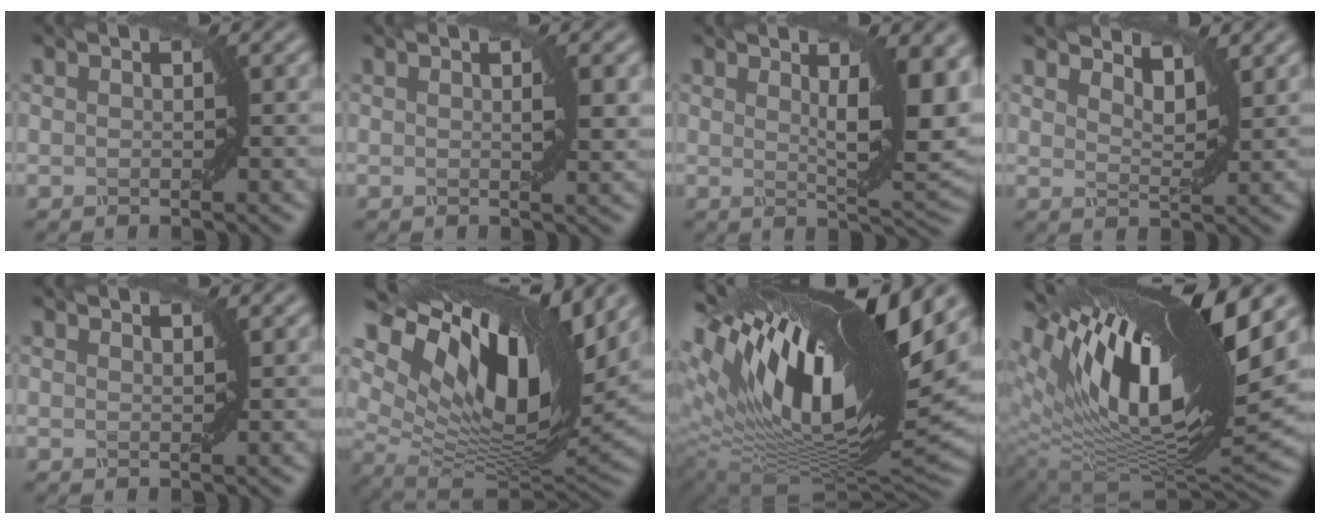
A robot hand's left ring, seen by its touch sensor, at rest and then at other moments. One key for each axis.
{"total": 1.6, "fx": 0.4, "fy": 0.4, "fz": 1.5, "tx": -0.015, "ty": 0.002, "tz": 0.008}
{"total": 8.9, "fx": 2.5, "fy": 2.7, "fz": 8.2, "tx": -0.090, "ty": 0.004, "tz": 0.036}
{"total": 2.7, "fx": 2.5, "fy": 0.5, "fz": 0.8, "tx": -0.024, "ty": -0.003, "tz": 0.036}
{"total": 0.9, "fx": 0.8, "fy": 0.2, "fz": 0.1, "tx": 0.003, "ty": -0.003, "tz": 0.008}
{"total": 14.6, "fx": 6.9, "fy": 6.8, "fz": 10.9, "tx": -0.196, "ty": 0.013, "tz": 0.126}
{"total": 18.1, "fx": 7.3, "fy": 6.2, "fz": 15.4, "tx": -0.283, "ty": 0.026, "tz": 0.128}
{"total": 16.6, "fx": 7.4, "fy": 5.6, "fz": 13.8, "tx": -0.252, "ty": 0.013, "tz": 0.138}